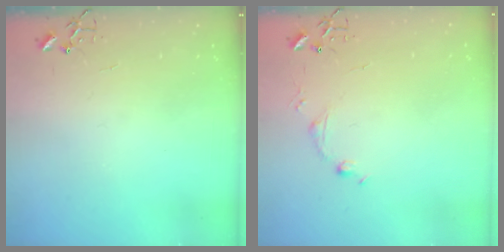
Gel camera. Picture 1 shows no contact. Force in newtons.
{"total": 6.6, "press": 6.6, "slide": 0.6}